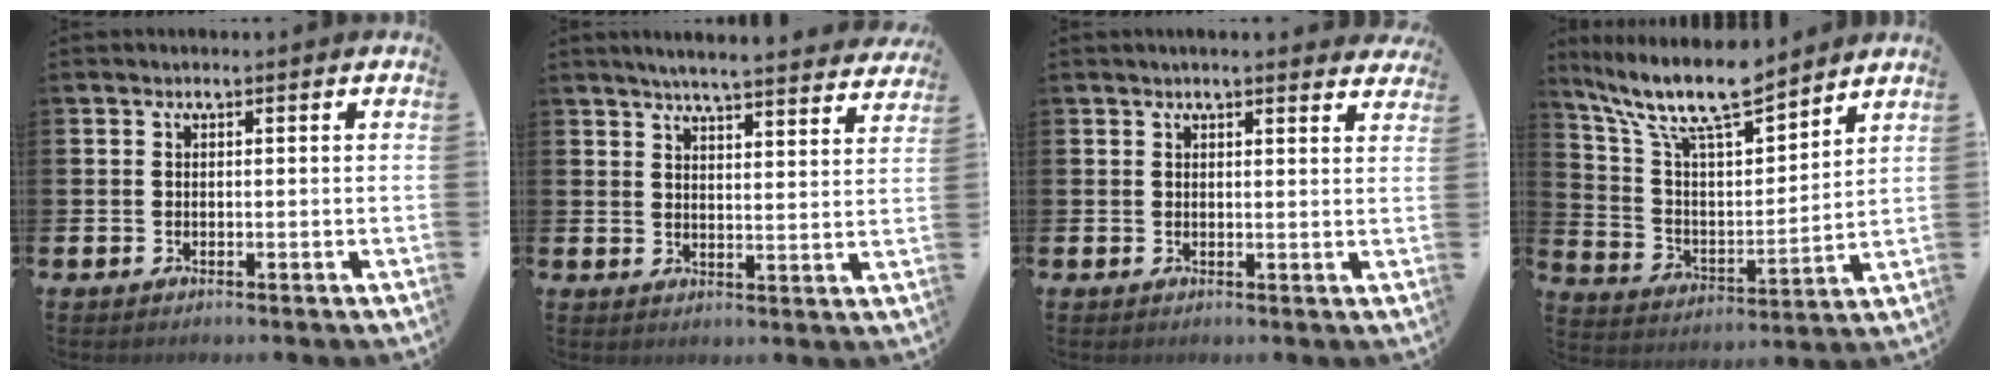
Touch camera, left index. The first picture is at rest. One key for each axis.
{"total": 5.1, "fx": 4.9, "fy": -0.3, "fz": 1.1, "tx": -0.035, "ty": -0.032, "tz": 0.085}
{"total": 2.1, "fx": 2.1, "fy": 0.0, "fz": 0.4, "tx": -0.010, "ty": -0.006, "tz": 0.038}
{"total": 12.0, "fx": 10.4, "fy": 2.6, "fz": 5.3, "tx": -0.141, "ty": -0.056, "tz": 0.182}